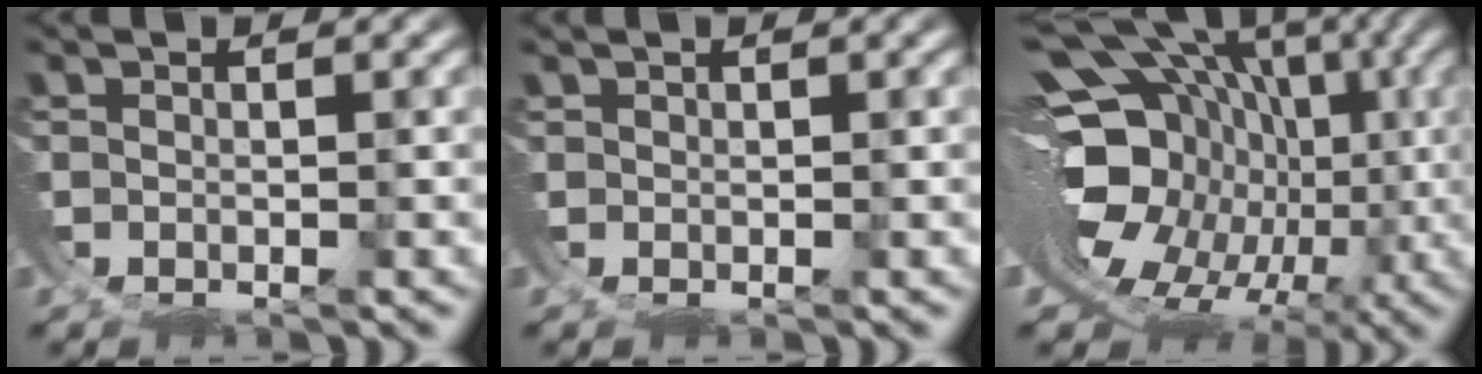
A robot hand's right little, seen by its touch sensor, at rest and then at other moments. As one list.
[{"total": 0.0}, {"total": 17.8, "force": [-1.6, 13.9, 11.1], "torque": [-0.205, -0.062, -0.004]}]